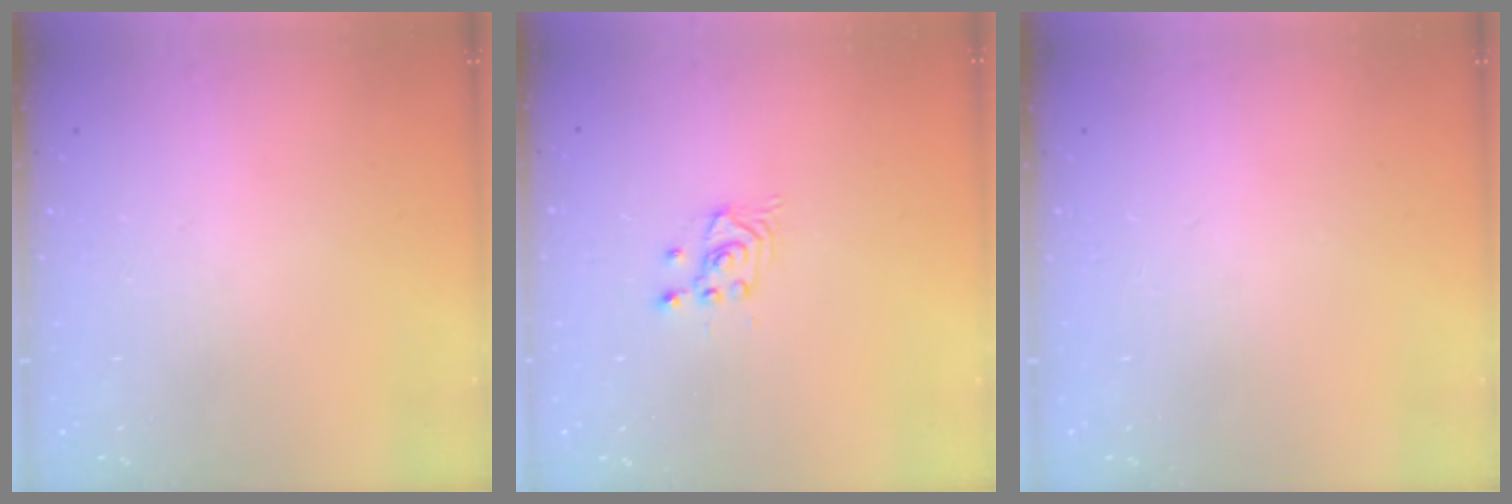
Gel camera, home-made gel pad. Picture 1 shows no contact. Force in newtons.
{"total": 2.6, "press": 2.5, "slide": 0.3}
{"total": 0.0}